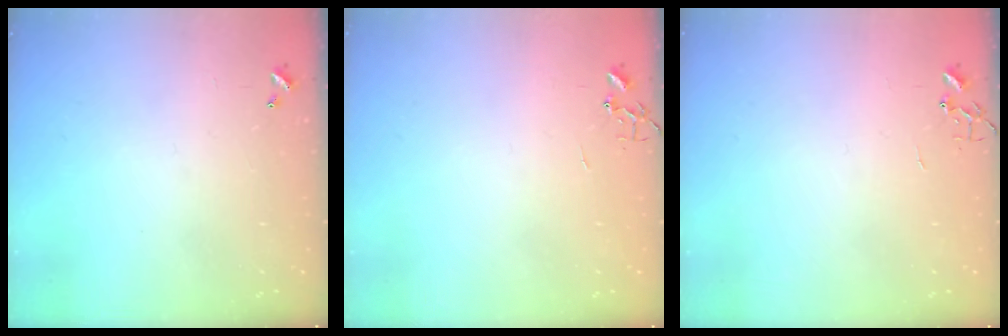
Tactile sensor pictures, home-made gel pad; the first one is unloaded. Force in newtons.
{"total": 0.0}
{"total": 0.0}